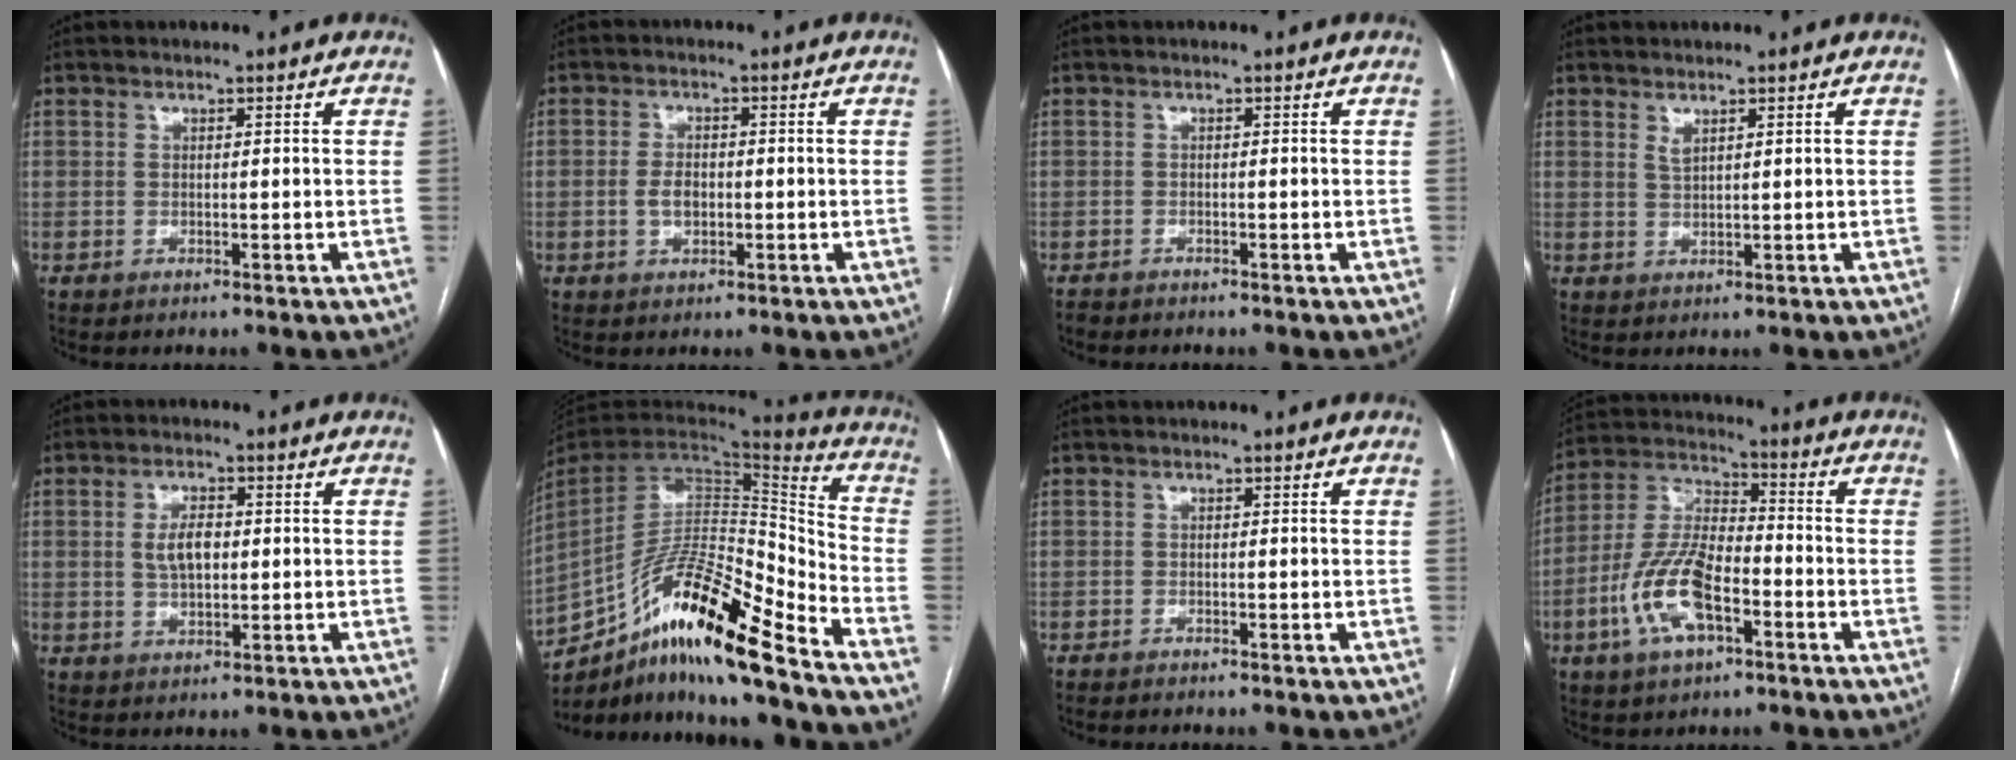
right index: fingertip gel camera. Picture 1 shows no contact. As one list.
[{"total": 3.0, "force": [-0.5, 1.7, 2.4], "torque": [-0.046, 0.003, -0.007]}, {"total": 1.2, "force": [-1.2, 0.2, 0.3], "torque": [-0.007, -0.002, -0.020]}, {"total": 1.3, "force": [1.0, 0.2, 0.8], "torque": [-0.018, -0.004, 0.021]}, {"total": 4.7, "force": [0.5, 2.3, 4.1], "torque": [-0.080, 0.007, 0.013]}, {"total": 21.4, "force": [-15.2, 2.0, 15.0], "torque": [-0.267, -0.007, -0.274]}, {"total": 2.0, "force": [-1.8, 0.2, 0.8], "torque": [-0.014, -0.002, -0.024]}, {"total": 13.0, "force": [-5.1, 5.3, 10.7], "torque": [-0.234, 0.012, -0.094]}]